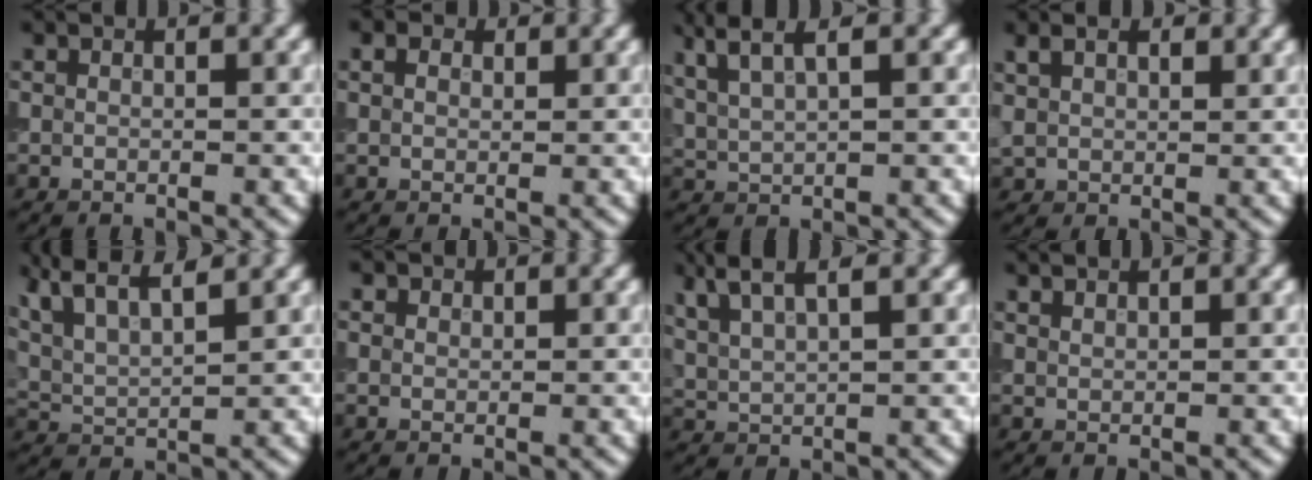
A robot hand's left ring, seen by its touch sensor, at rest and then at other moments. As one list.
[{"total": 1.6, "force": [0.8, 1.2, 0.7], "torque": [-0.017, -0.002, 0.006]}, {"total": 3.8, "force": [2.3, 0.9, 2.8], "torque": [-0.070, 0.012, 0.049]}, {"total": 2.3, "force": [1.4, 1.4, 1.1], "torque": [-0.035, 0.007, 0.029]}, {"total": 9.3, "force": [6.7, 3.0, 5.7], "torque": [-0.128, 0.034, 0.084]}, {"total": 0.9, "force": [0.5, 0.8, 0.2], "torque": [-0.007, -0.005, 0.006]}, {"total": 5.1, "force": [3.4, 1.5, 3.4], "torque": [-0.080, 0.023, 0.052]}, {"total": 1.1, "force": [1.0, 0.2, 0.4], "torque": [-0.012, 0.002, 0.019]}]